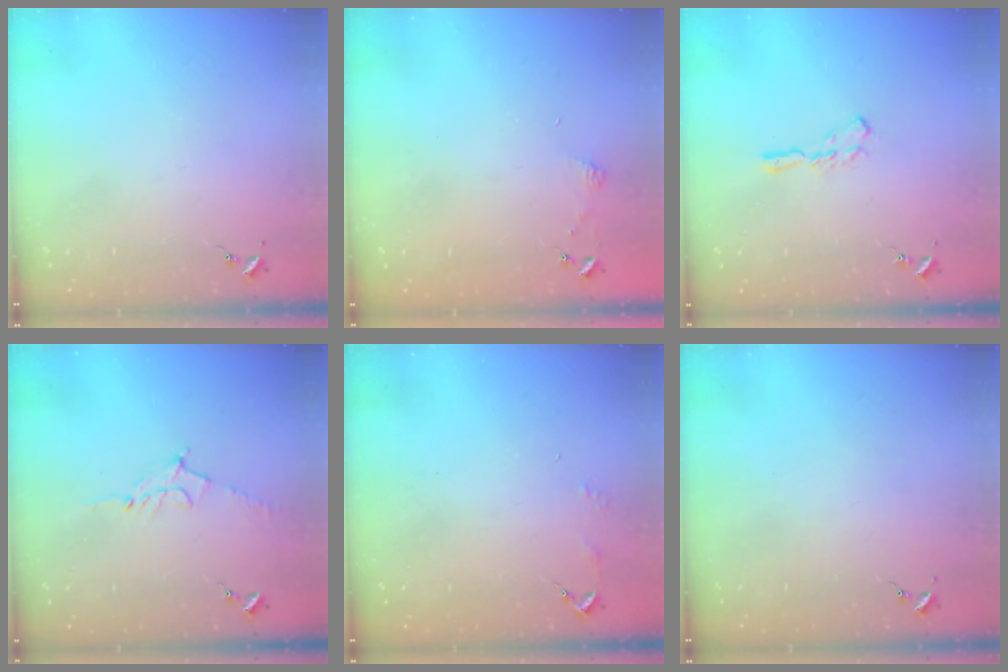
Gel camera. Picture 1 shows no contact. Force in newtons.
{"total": 3.9, "press": 3.9, "slide": 0.4}
{"total": 5.8, "press": 5.8, "slide": 0.5}
{"total": 7.9, "press": 7.9, "slide": 1.0}
{"total": 2.9, "press": 2.8, "slide": 0.3}
{"total": 0.0}